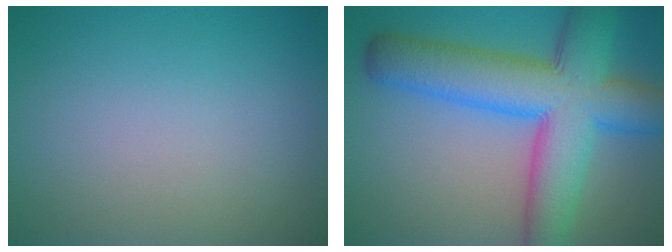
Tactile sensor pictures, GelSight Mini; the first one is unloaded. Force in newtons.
{"total": 11.5, "press": 11.5, "slide": 0.3}